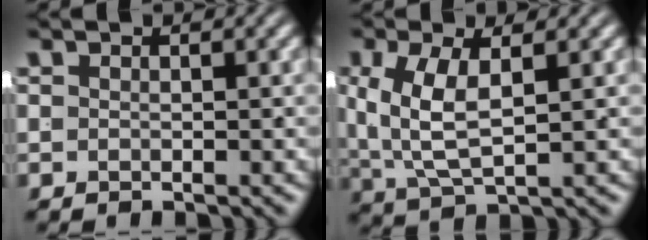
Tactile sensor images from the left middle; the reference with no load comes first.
{"total": 4.6, "force": [0.5, 2.3, 4.0], "torque": [-0.094, -0.021, 0.029]}